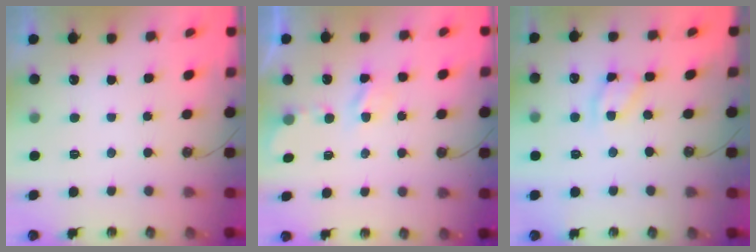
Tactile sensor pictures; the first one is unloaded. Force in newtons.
{"total": 3.4, "press": 3.4, "slide": 0.5}
{"total": 10.1, "press": 10.1, "slide": 0.5}